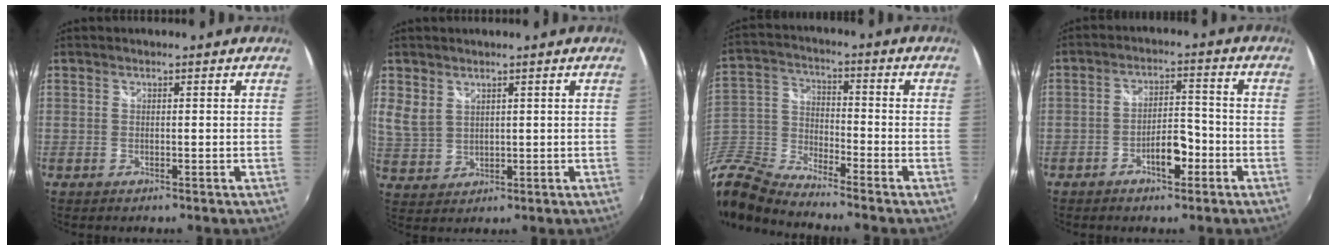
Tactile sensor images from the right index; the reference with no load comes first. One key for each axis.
{"total": 4.2, "fx": 2.5, "fy": 2.7, "fz": 2.0, "tx": -0.039, "ty": 0.003, "tz": 0.061}
{"total": 15.7, "fx": -12.0, "fy": 6.5, "fz": 7.9, "tx": -0.203, "ty": -0.014, "tz": -0.251}
{"total": 5.8, "fx": -3.0, "fy": 2.3, "fz": 4.3, "tx": -0.081, "ty": 0.011, "tz": -0.041}